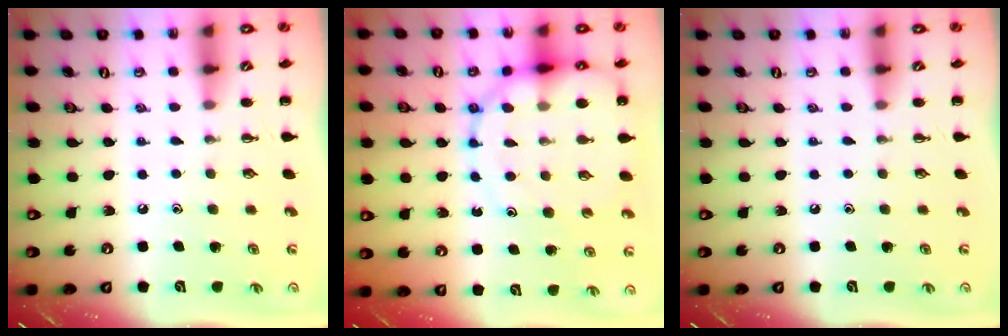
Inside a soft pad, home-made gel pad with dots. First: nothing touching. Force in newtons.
{"total": 14.7, "press": 14.4, "slide": 2.9}
{"total": 0.0}